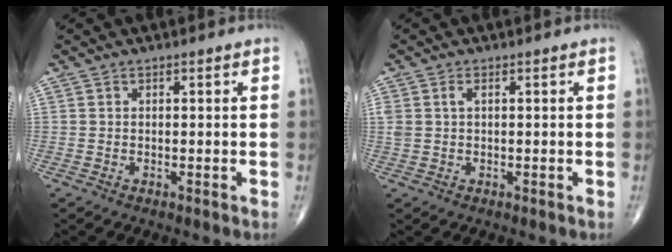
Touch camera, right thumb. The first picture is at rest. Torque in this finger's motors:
{"motor_torque": [0.10, -0.07, 0.32, 0.20, 0.01]}